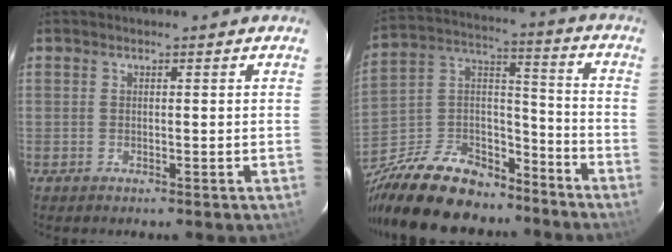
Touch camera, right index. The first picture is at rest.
{"total": 25.0, "force": [-18.3, 12.5, 11.6], "torque": [-0.266, 0.043, -0.288]}